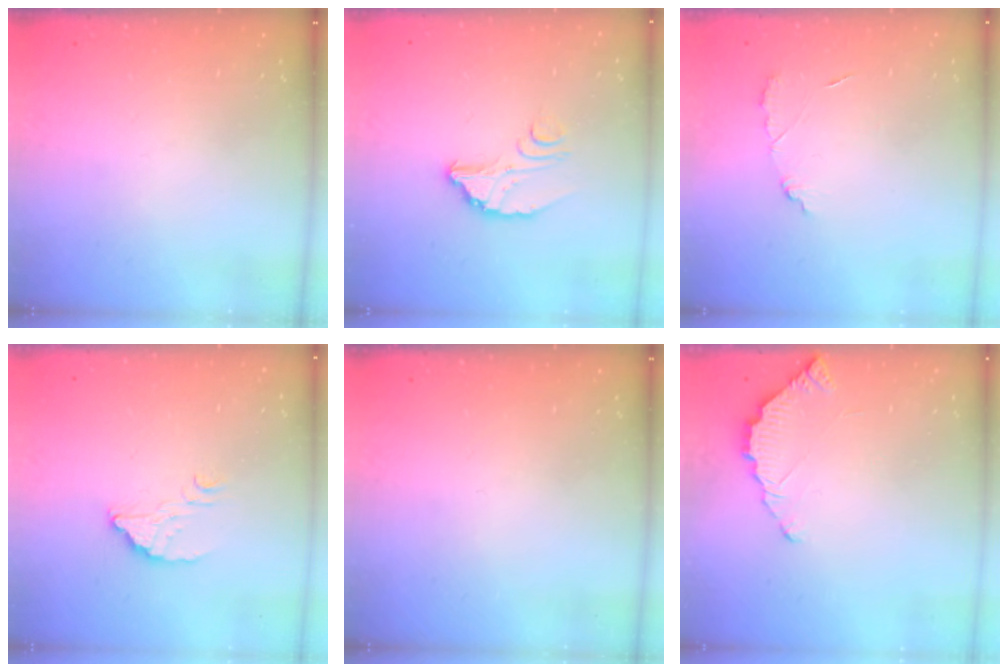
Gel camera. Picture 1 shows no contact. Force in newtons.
{"total": 4.8, "press": 4.8, "slide": 0.4}
{"total": 4.7, "press": 4.7, "slide": 0.4}
{"total": 4.0, "press": 4.0, "slide": 0.2}
{"total": 0.0}
{"total": 3.2, "press": 3.2, "slide": 0.3}